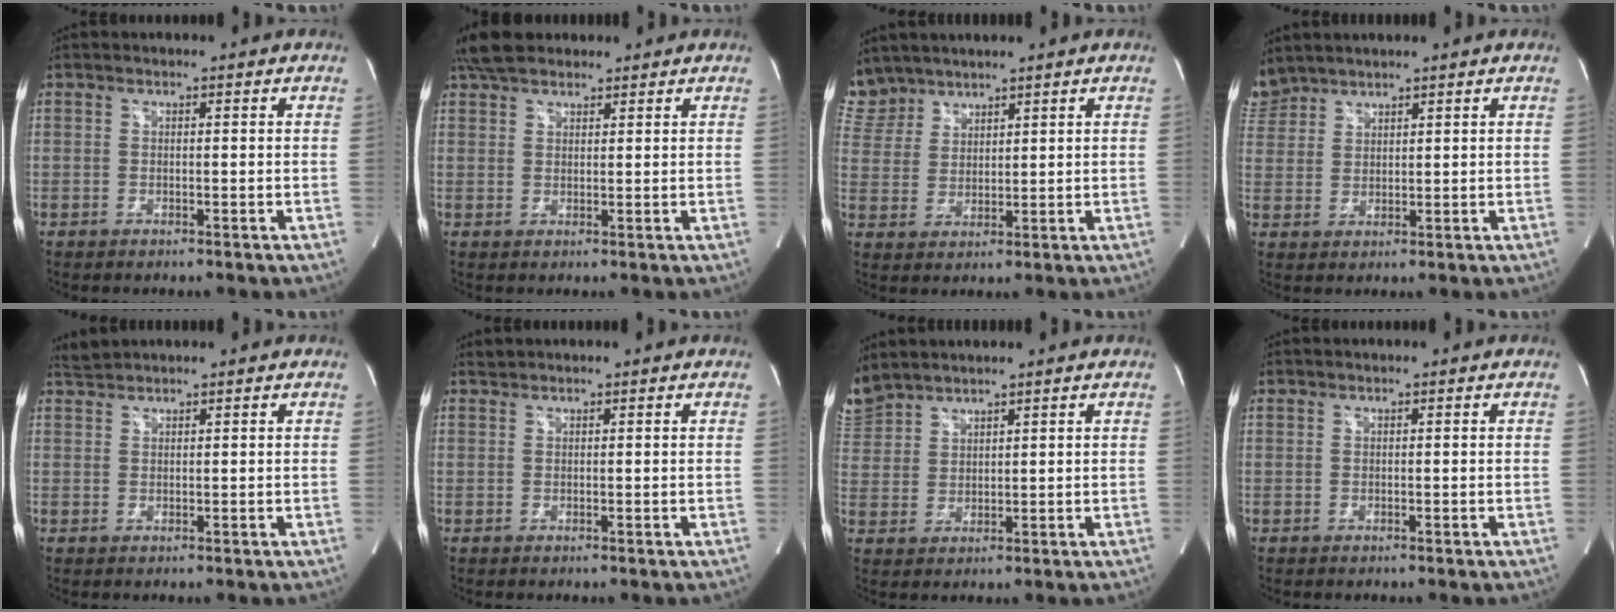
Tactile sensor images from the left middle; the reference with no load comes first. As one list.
[{"total": 6.2, "force": [5.1, 2.6, 2.4], "torque": [-0.047, 0.027, 0.096]}, {"total": 6.6, "force": [6.0, 2.8, 0.0], "torque": [-0.008, 0.011, 0.132]}, {"total": 4.6, "force": [4.4, 1.4, 0.0], "torque": [-0.006, 0.016, 0.096]}, {"total": 1.7, "force": [1.7, -0.3, -0.2], "torque": [-0.006, 0.011, 0.043]}, {"total": 0.7, "force": [0.6, 0.0, -0.2], "torque": [-0.005, 0.006, 0.015]}, {"total": 5.6, "force": [5.4, 1.2, 0.7], "torque": [-0.027, 0.019, 0.116]}, {"total": 0.0}]